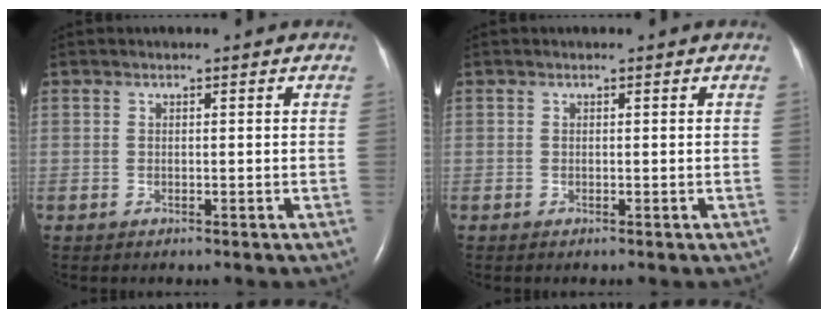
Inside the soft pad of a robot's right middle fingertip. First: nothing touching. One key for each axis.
{"total": 0.0}